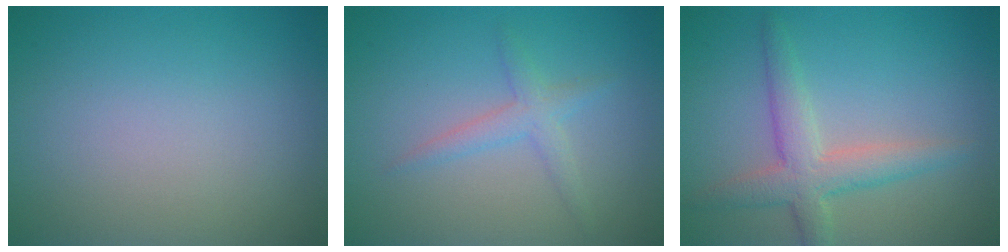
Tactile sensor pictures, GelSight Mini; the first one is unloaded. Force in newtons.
{"total": 2.0, "press": 2.0, "slide": 0.1}
{"total": 3.9, "press": 3.9, "slide": 0.2}